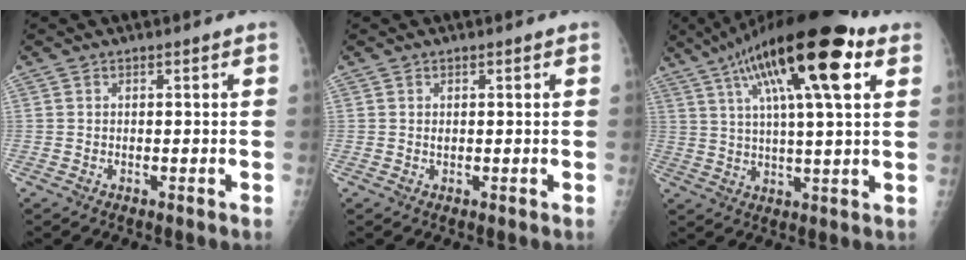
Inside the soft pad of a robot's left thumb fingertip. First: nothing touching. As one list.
[{"total": 0.7, "force": [0.2, 0.5, 0.4], "torque": [-0.006, 0.000, 0.003]}, {"total": 23.0, "force": [10.5, 5.9, 19.6], "torque": [-0.321, 0.010, 0.168]}]